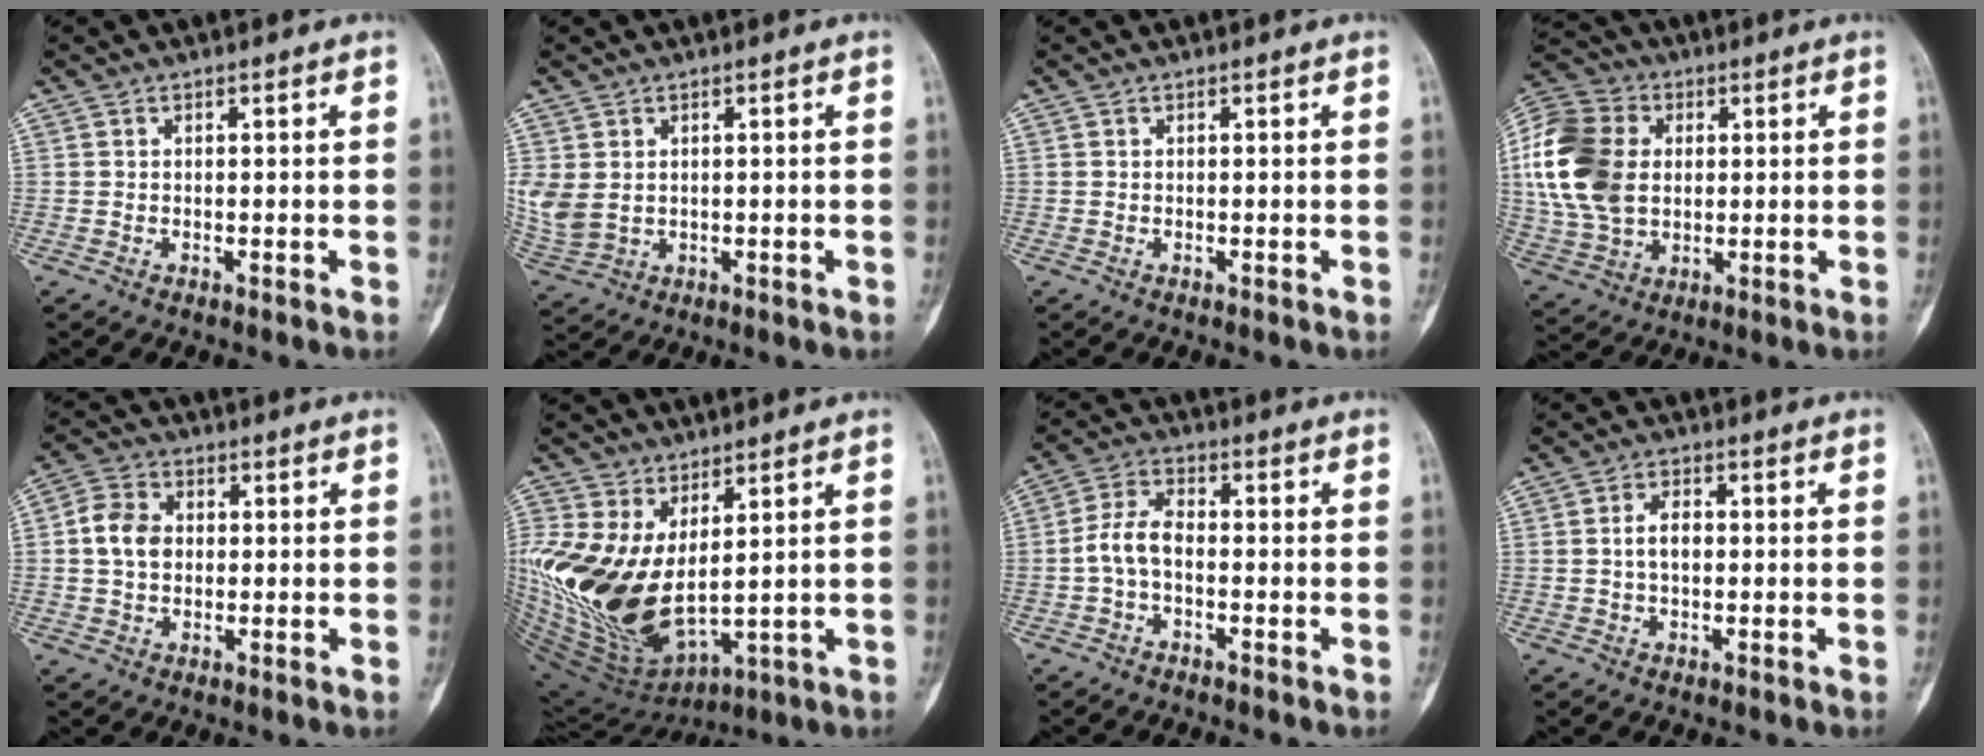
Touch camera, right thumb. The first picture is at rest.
{"total": 6.6, "force": [0.8, 5.0, 4.3], "torque": [-0.103, -0.002, 0.032]}
{"total": 0.0}
{"total": 18.7, "force": [2.3, 13.7, 12.5], "torque": [-0.253, 0.005, 0.044]}
{"total": 7.2, "force": [0.5, 5.6, 4.5], "torque": [-0.074, 0.012, 0.003]}
{"total": 18.7, "force": [3.1, 10.5, 15.1], "torque": [-0.312, -0.039, 0.090]}
{"total": 5.9, "force": [-1.2, 3.3, 4.8], "torque": [-0.096, 0.022, -0.033]}
{"total": 3.7, "force": [0.1, 2.2, 3.0], "torque": [-0.053, 0.009, -0.001]}